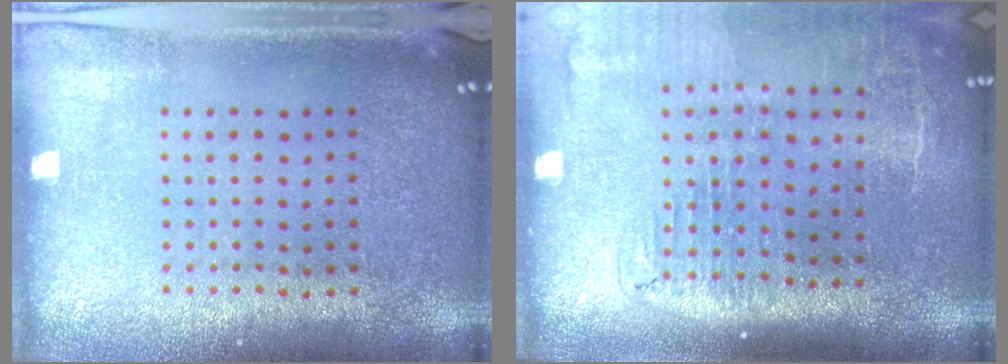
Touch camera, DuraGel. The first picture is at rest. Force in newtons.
{"total": 2.2, "press": 1.8, "slide": 1.3}